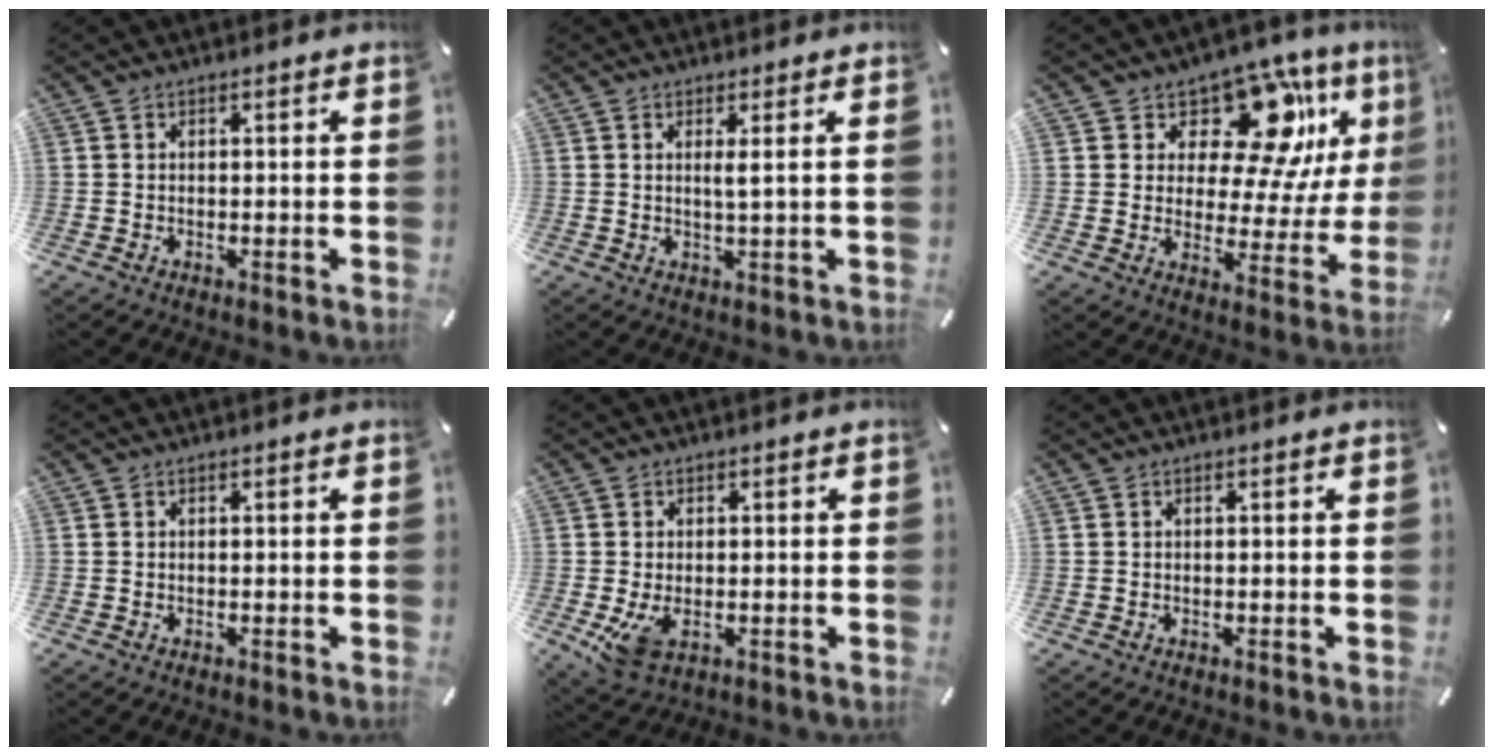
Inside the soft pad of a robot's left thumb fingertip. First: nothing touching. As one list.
[{"total": 2.7, "force": [0.8, -0.2, 2.6], "torque": [-0.052, -0.006, 0.011]}, {"total": 14.7, "force": [9.2, 8.1, 8.0], "torque": [-0.125, -0.068, 0.158]}, {"total": 0.0}, {"total": 5.0, "force": [-0.9, 3.1, 3.9], "torque": [-0.082, -0.007, -0.018]}, {"total": 0.0}]